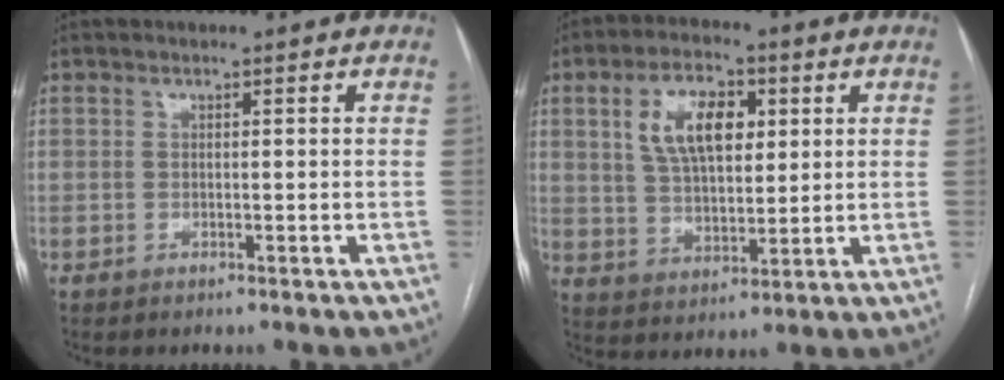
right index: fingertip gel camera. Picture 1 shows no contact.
{"total": 10.5, "force": [3.5, 5.2, 8.5], "torque": [-0.161, 0.018, 0.066]}